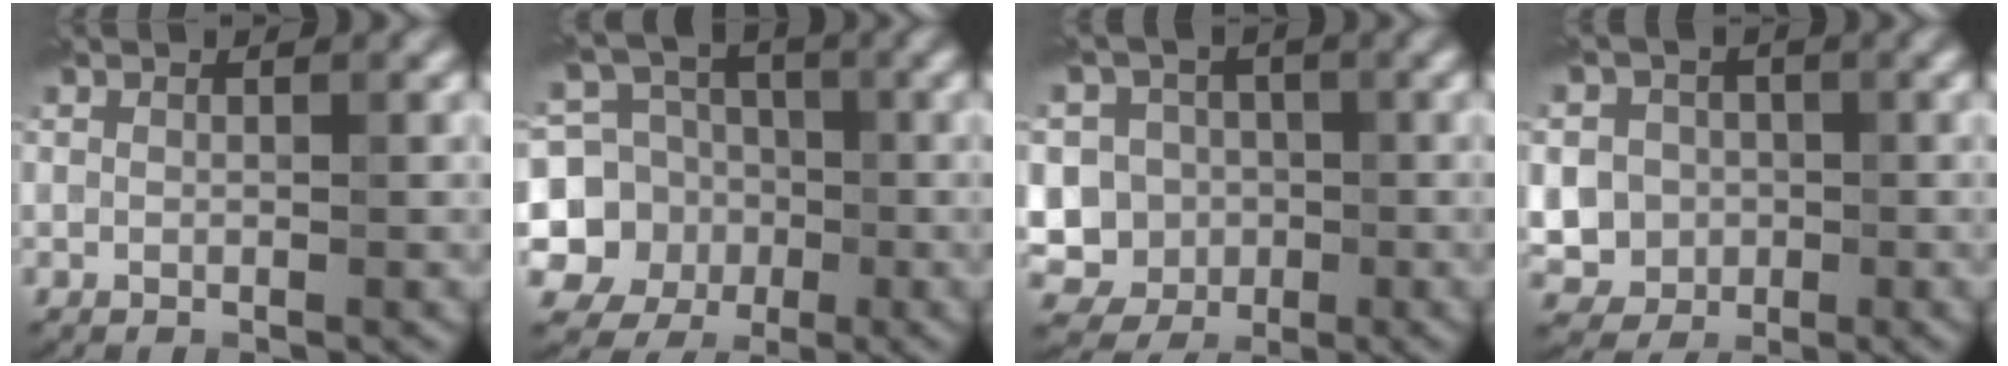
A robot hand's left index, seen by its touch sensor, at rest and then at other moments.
{"total": 8.8, "force": [-1.3, 8.3, 2.8], "torque": [-0.062, 0.007, -0.049]}
{"total": 8.7, "force": [-1.1, 8.3, 2.4], "torque": [-0.046, 0.029, -0.058]}
{"total": 7.8, "force": [-0.6, 7.4, 2.4], "torque": [-0.048, 0.013, -0.032]}